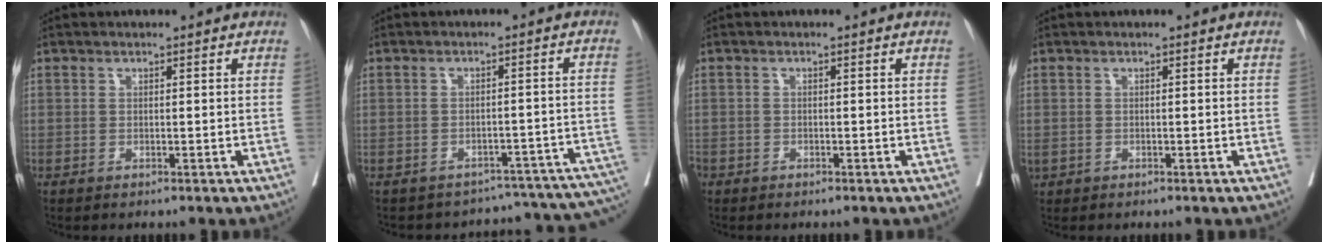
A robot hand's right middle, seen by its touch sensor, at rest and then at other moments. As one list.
[{"total": 14.2, "force": [-13.1, 4.2, 3.7], "torque": [-0.005, 0.045, -0.137]}, {"total": 2.3, "force": [-1.6, 1.4, 0.7], "torque": [-0.021, -0.001, -0.032]}, {"total": 0.7, "force": [-0.2, 0.6, 0.3], "torque": [-0.007, 0.003, 0.003]}]